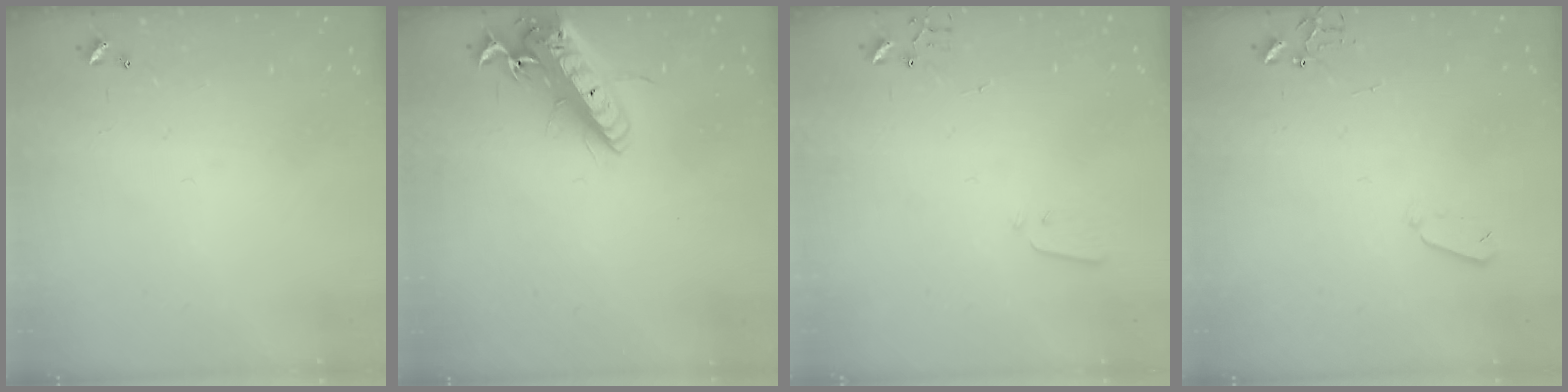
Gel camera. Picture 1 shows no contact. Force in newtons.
{"total": 17.4, "press": 17.0, "slide": 3.4}
{"total": 2.1, "press": 2.0, "slide": 0.4}
{"total": 4.1, "press": 4.0, "slide": 0.8}